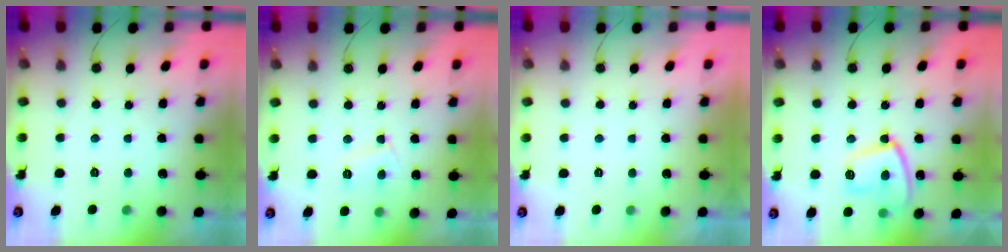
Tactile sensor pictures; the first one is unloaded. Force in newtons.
{"total": 5.4, "press": 5.4, "slide": 0.5}
{"total": 2.3, "press": 2.3, "slide": 0.3}
{"total": 12.7, "press": 12.7, "slide": 1.3}